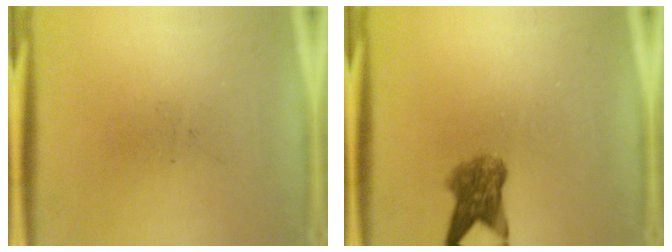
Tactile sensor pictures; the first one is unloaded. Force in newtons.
{"total": 5.1}